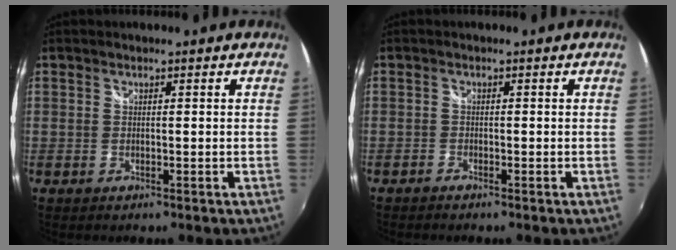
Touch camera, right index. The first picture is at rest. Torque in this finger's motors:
{"motor_torque": [0.12, -0.06, -0.01, 0.00]}